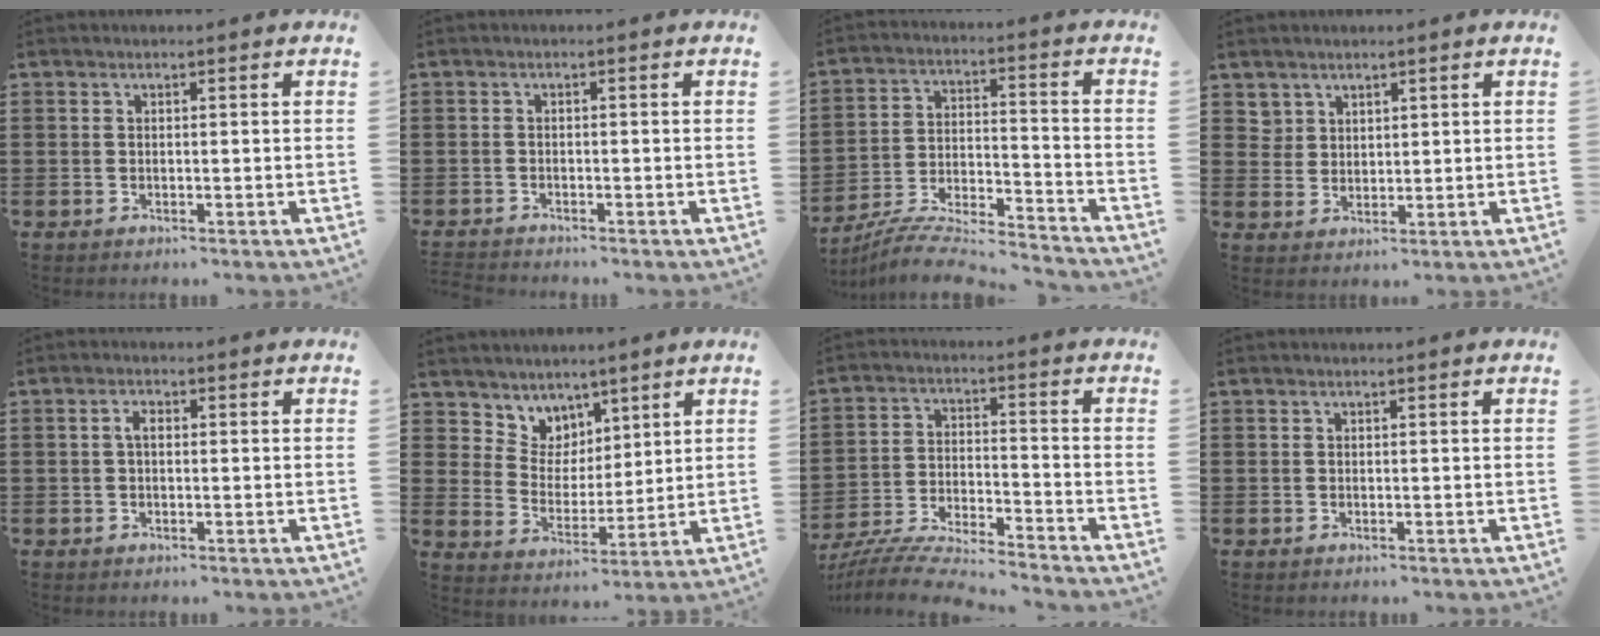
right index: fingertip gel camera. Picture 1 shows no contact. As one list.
[{"total": 1.3, "force": [-1.3, 0.1, -0.2], "torque": [-0.002, 0.002, -0.029]}, {"total": 7.6, "force": [-7.2, 0.7, 2.4], "torque": [-0.049, 0.000, -0.144]}, {"total": 3.0, "force": [2.2, 2.0, 0.2], "torque": [-0.014, 0.007, 0.045]}, {"total": 1.8, "force": [0.1, 0.8, 1.6], "torque": [-0.033, 0.004, 0.000]}, {"total": 5.4, "force": [3.9, 3.6, -0.8], "torque": [-0.023, -0.021, 0.074]}, {"total": 7.3, "force": [-7.1, 0.1, 1.8], "torque": [-0.049, -0.002, -0.143]}, {"total": 0.0}]